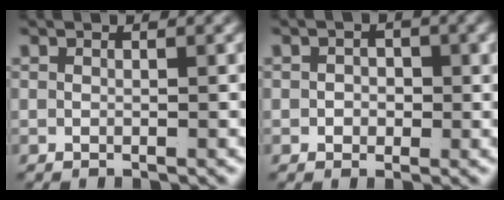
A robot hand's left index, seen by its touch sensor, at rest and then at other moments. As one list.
[{"total": 1.2, "force": [-0.4, 0.9, 0.6], "torque": [0.000, -0.005, -0.006]}]